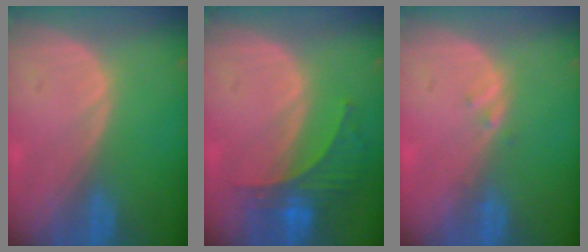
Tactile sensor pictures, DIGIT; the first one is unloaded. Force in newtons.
{"total": 5.6, "press": 5.6, "slide": 0.9}
{"total": 1.0, "press": 0.9, "slide": 0.5}